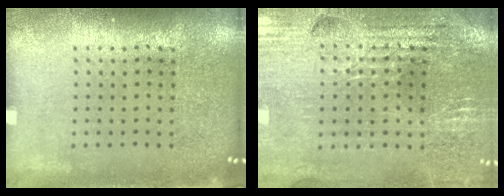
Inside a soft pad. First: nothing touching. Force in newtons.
{"total": 2.7, "press": 2.7, "slide": 0.5}